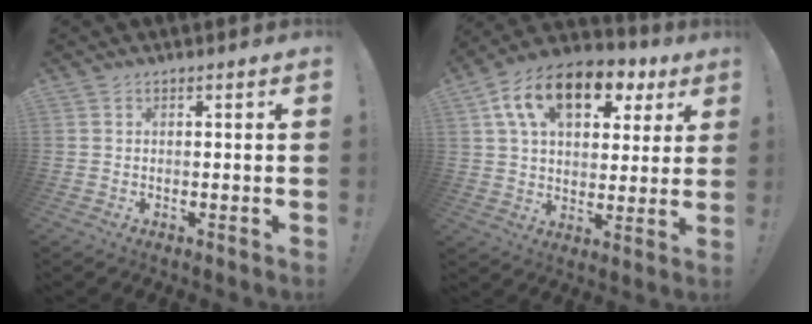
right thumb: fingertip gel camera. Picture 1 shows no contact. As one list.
[{"total": 16.9, "force": [8.2, 10.2, 10.8], "torque": [-0.173, -0.031, 0.146]}]